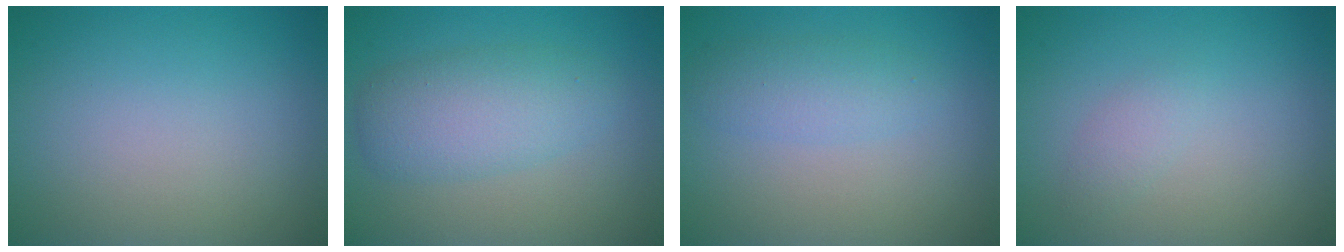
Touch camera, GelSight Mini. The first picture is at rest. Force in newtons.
{"total": 4.4, "press": 4.4, "slide": 0.2}
{"total": 2.3, "press": 2.3, "slide": 0.1}
{"total": 1.1, "press": 1.1, "slide": 0.0}